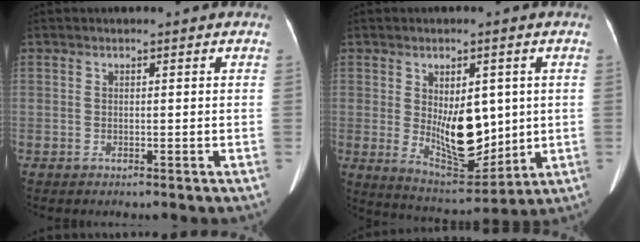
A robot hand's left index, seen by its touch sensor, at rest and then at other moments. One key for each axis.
{"total": 11.0, "fx": 0.3, "fy": 5.0, "fz": 9.8, "tx": -0.160, "ty": -0.009, "tz": 0.026}